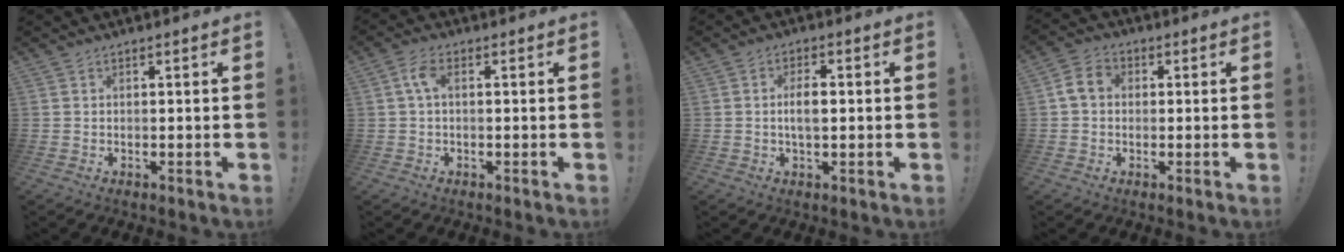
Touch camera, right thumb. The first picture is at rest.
{"total": 4.3, "force": [0.4, 2.0, 3.8], "torque": [-0.083, 0.011, 0.007]}
{"total": 5.0, "force": [0.0, 2.2, 4.5], "torque": [-0.073, 0.003, -0.006]}
{"total": 6.1, "force": [0.4, 4.8, 3.7], "torque": [-0.072, 0.017, 0.011]}